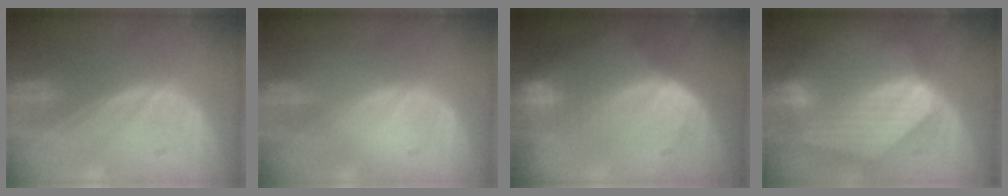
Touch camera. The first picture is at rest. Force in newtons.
{"total": 0.0}
{"total": 8.0, "press": 7.5, "slide": 2.7}
{"total": 9.0, "press": 8.0, "slide": 4.2}